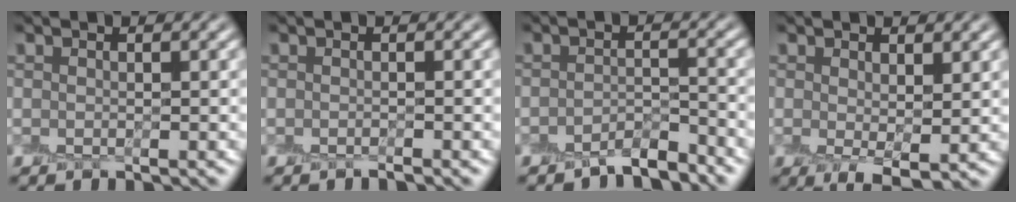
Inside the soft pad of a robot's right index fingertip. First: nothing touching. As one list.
[{"total": 0.7, "force": [-0.6, 0.1, 0.3], "torque": [0.001, -0.003, -0.013]}, {"total": 2.6, "force": [-2.3, 0.5, 0.9], "torque": [-0.012, 0.006, -0.044]}, {"total": 2.8, "force": [0.1, 1.2, 2.5], "torque": [-0.039, -0.008, 0.005]}]